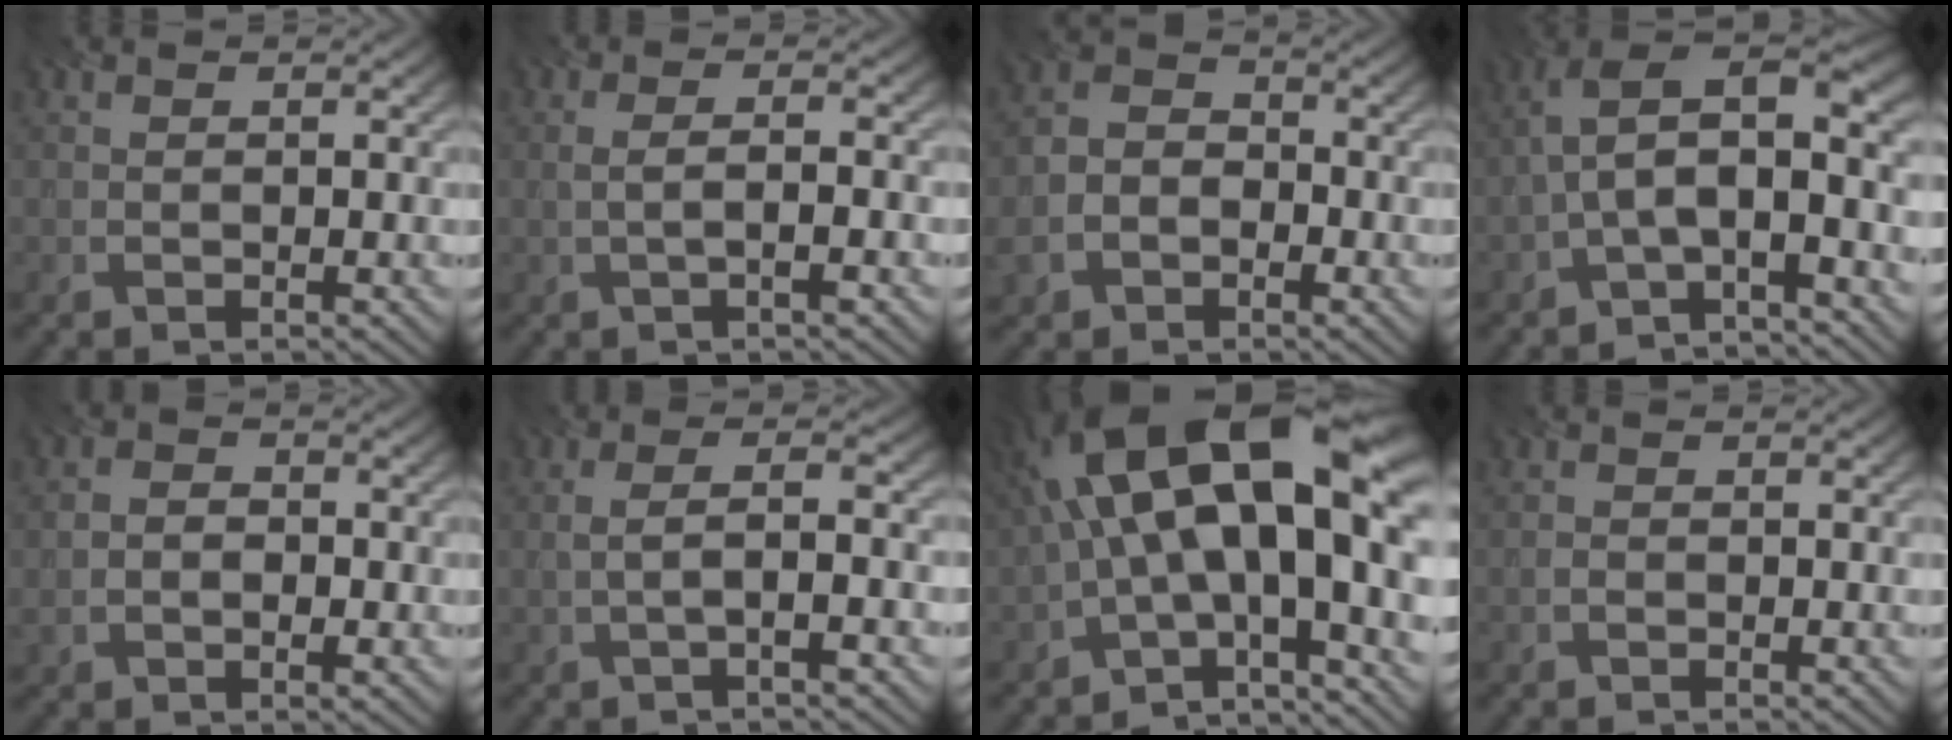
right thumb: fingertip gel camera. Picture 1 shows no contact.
{"total": 2.6, "force": [-0.5, 0.6, 2.5], "torque": [-0.047, 0.003, -0.013]}
{"total": 6.5, "force": [-2.7, 5.1, 3.0], "torque": [-0.068, -0.015, -0.065]}
{"total": 11.5, "force": [-1.9, 5.0, 10.2], "torque": [-0.188, 0.008, -0.045]}
{"total": 3.7, "force": [-0.8, 2.7, 2.4], "torque": [-0.042, -0.005, -0.016]}
{"total": 3.3, "force": [-0.7, 0.7, 3.1], "torque": [-0.059, 0.006, -0.018]}
{"total": 19.6, "force": [1.8, 8.6, 17.5], "torque": [-0.271, 0.018, 0.032]}
{"total": 0.7, "force": [-0.4, 0.4, 0.3], "torque": [-0.006, 0.000, -0.009]}